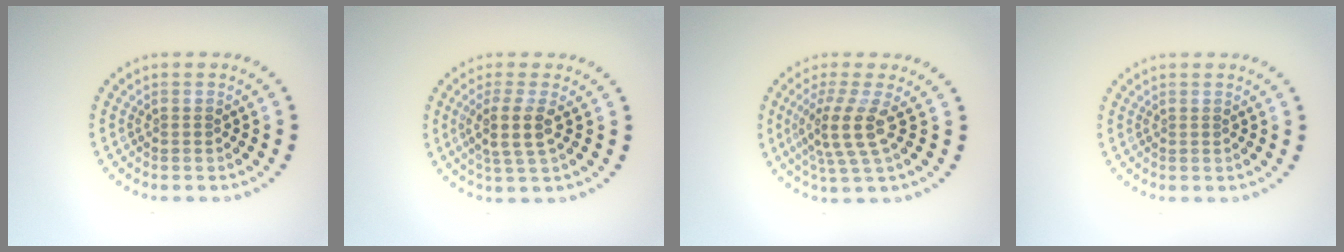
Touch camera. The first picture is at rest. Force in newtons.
{"total": 2.8, "press": 2.4, "slide": 1.5}
{"total": 3.6, "press": 2.6, "slide": 2.4}
{"total": 0.0}